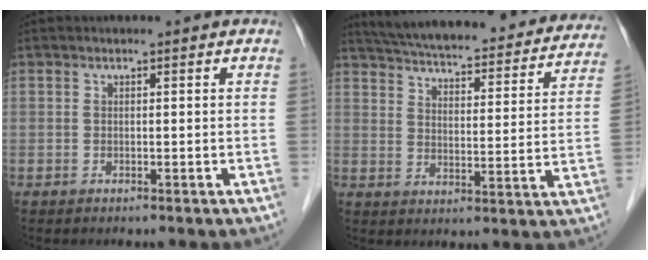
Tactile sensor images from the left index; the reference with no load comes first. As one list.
[{"total": 29.6, "force": [26.7, 6.2, 11.3], "torque": [-0.184, -0.029, 0.333]}]